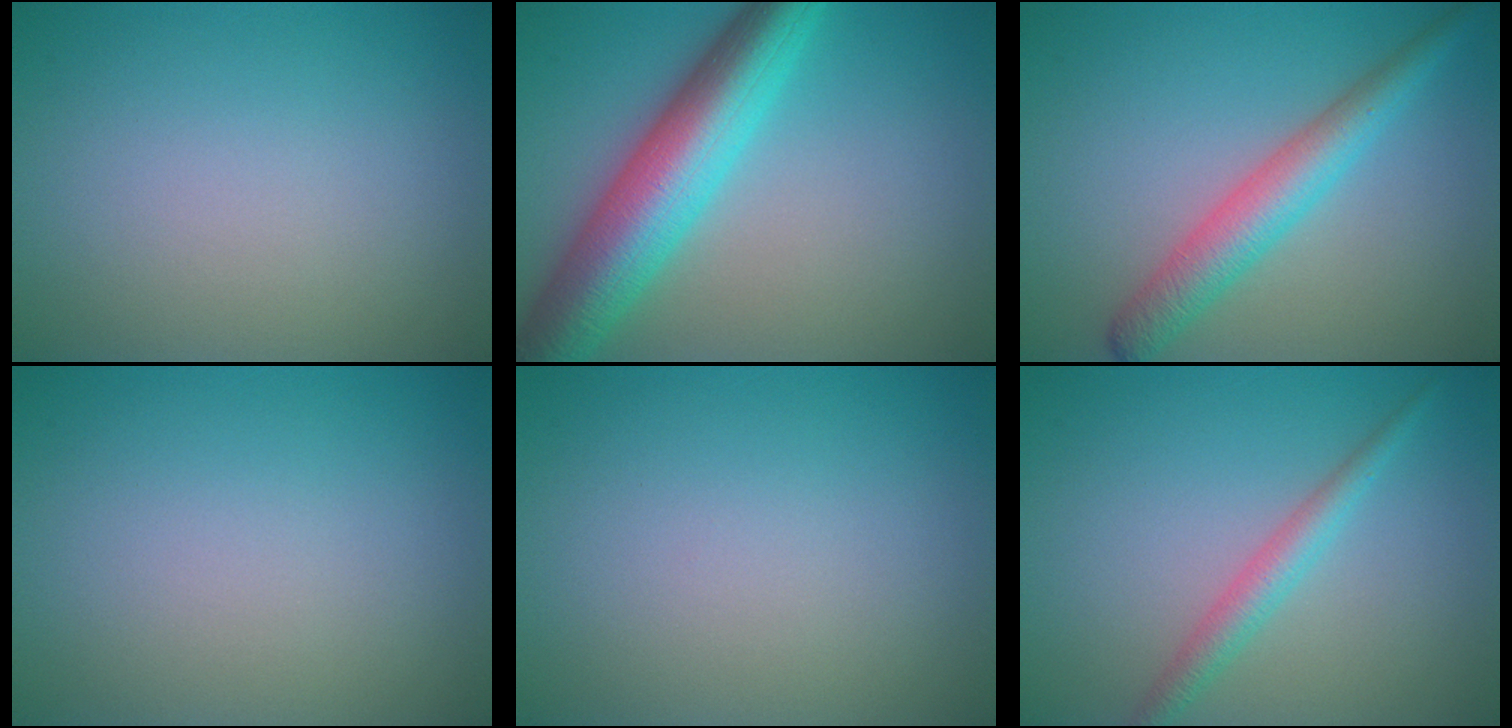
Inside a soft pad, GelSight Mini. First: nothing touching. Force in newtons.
{"total": 9.2, "press": 9.2, "slide": 0.2}
{"total": 4.3, "press": 4.3, "slide": 0.1}
{"total": 0.0}
{"total": 0.0}
{"total": 2.3, "press": 2.3, "slide": 0.1}